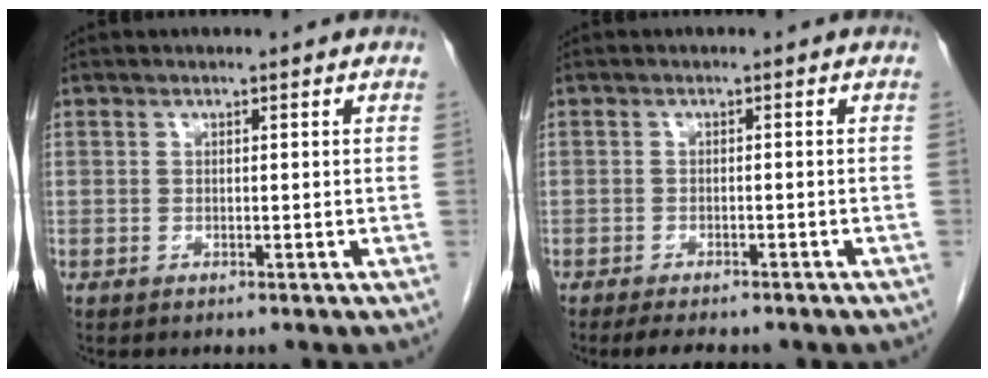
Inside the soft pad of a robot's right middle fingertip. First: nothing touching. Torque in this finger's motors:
{"motor_torque": [0.30, -0.22, 0.08, 0.04]}